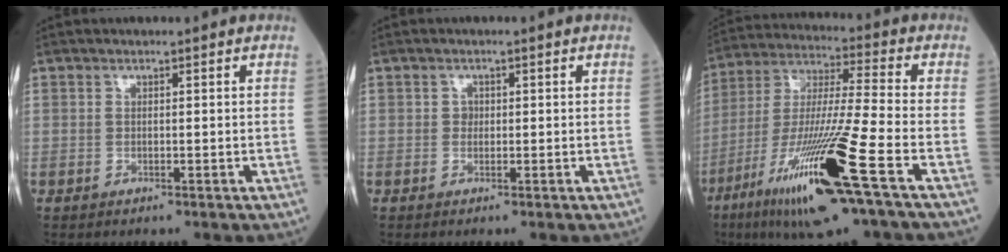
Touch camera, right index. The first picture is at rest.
{"total": 0.8, "force": [0.1, 0.8, 0.3], "torque": [-0.003, 0.004, 0.004]}
{"total": 19.6, "force": [-9.2, 0.0, 17.3], "torque": [-0.355, -0.041, -0.169]}